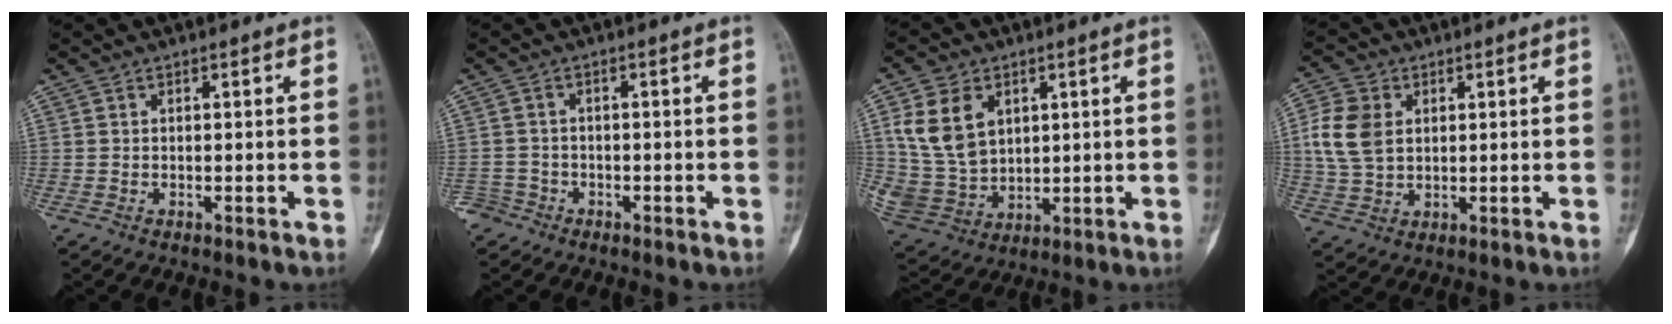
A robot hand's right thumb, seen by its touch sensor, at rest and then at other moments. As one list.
[{"total": 3.0, "force": [-1.8, 2.3, -0.2], "torque": [0.017, 0.015, -0.038]}, {"total": 13.3, "force": [4.3, 9.8, 7.9], "torque": [-0.129, -0.014, 0.101]}, {"total": 9.4, "force": [1.8, 6.8, 6.2], "torque": [-0.124, 0.003, 0.036]}]